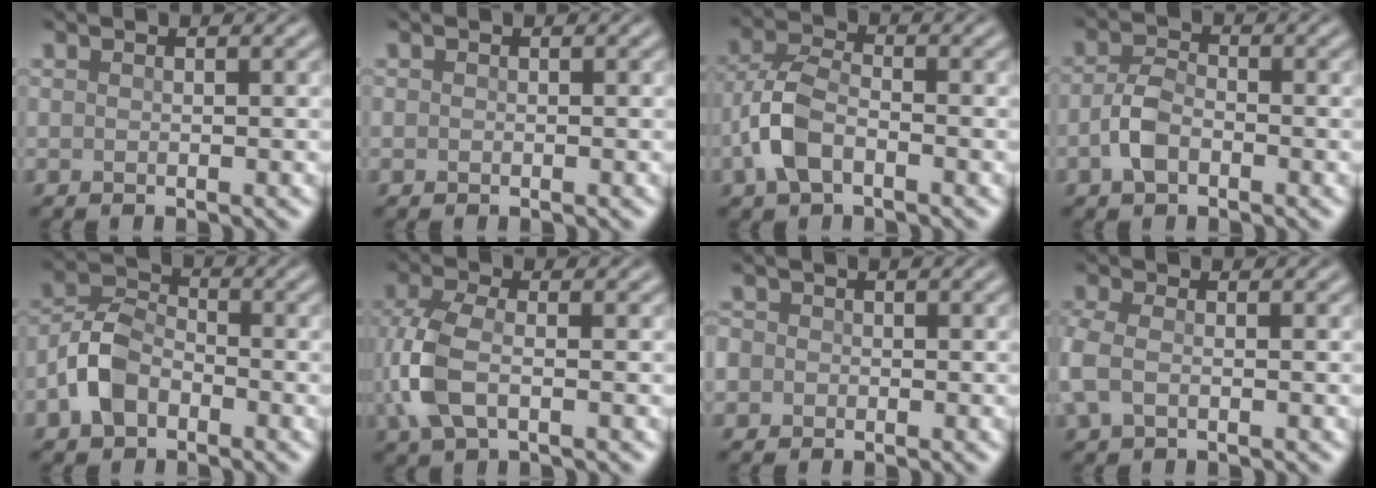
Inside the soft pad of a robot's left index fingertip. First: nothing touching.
{"total": 0.0}
{"total": 4.5, "force": [-1.7, 2.5, 3.3], "torque": [-0.077, 0.005, -0.043]}
{"total": 2.9, "force": [-1.2, 1.7, 2.0], "torque": [-0.043, 0.005, -0.031]}
{"total": 4.6, "force": [-2.2, 3.0, 2.6], "torque": [-0.056, 0.009, -0.054]}
{"total": 5.5, "force": [-0.8, 3.0, 4.6], "torque": [-0.119, 0.001, -0.021]}
{"total": 2.5, "force": [-0.2, 2.4, 0.8], "torque": [-0.005, 0.011, -0.026]}
{"total": 3.0, "force": [-0.7, 1.9, 2.3], "torque": [-0.065, 0.000, -0.023]}